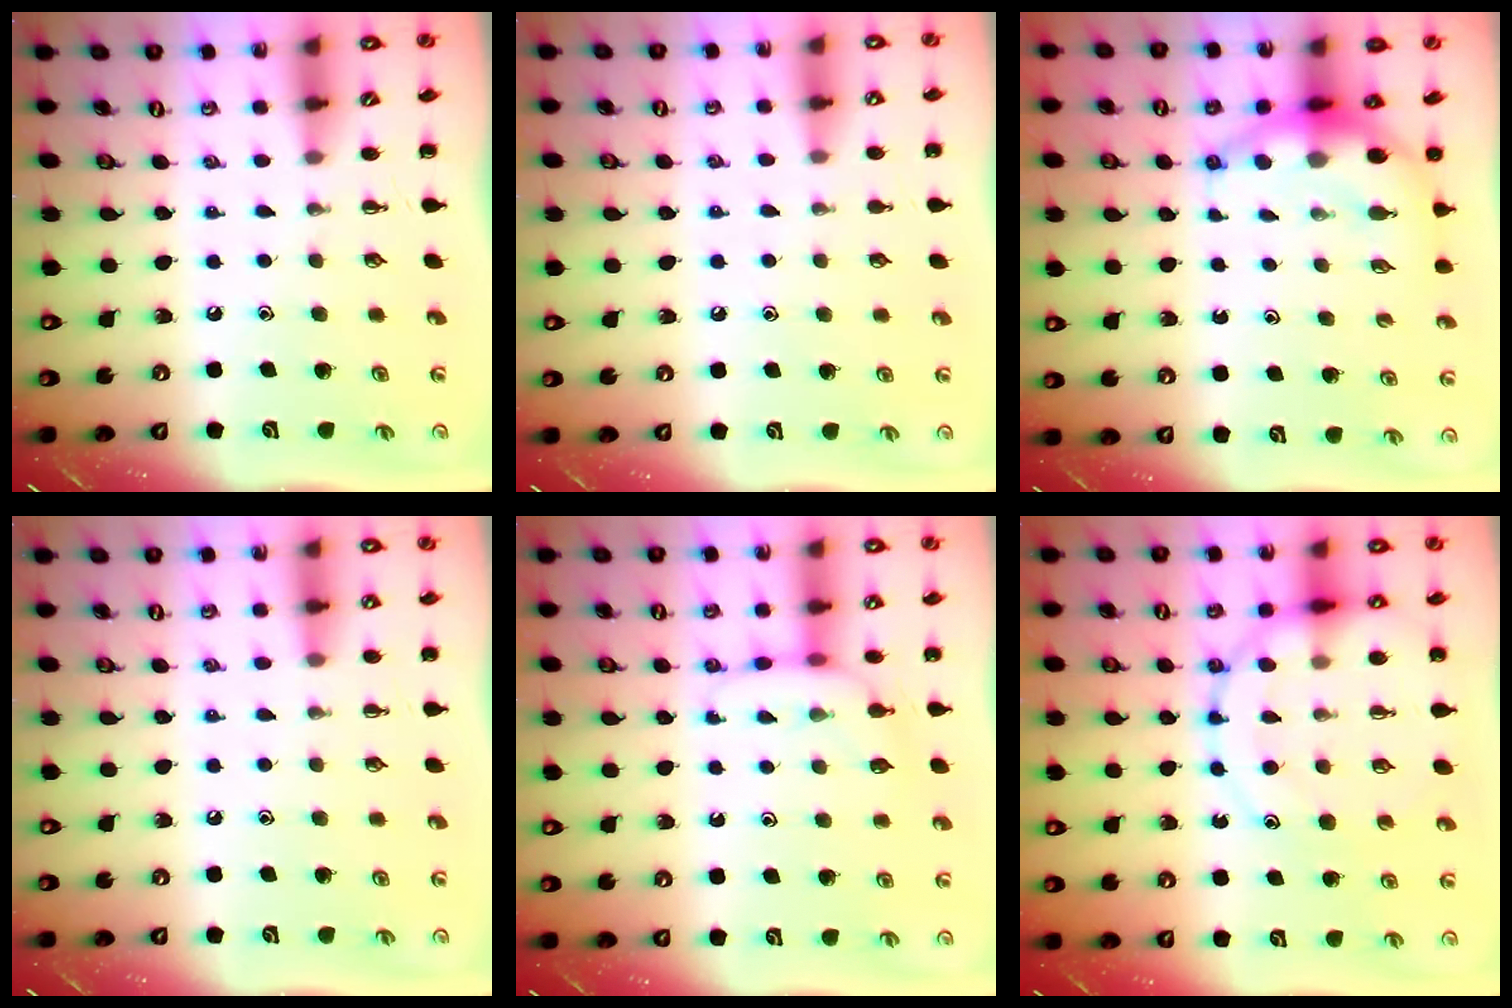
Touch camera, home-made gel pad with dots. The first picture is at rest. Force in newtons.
{"total": 5.2, "press": 4.9, "slide": 1.8}
{"total": 7.0, "press": 6.9, "slide": 1.5}
{"total": 5.6, "press": 5.3, "slide": 1.7}
{"total": 8.4, "press": 8.2, "slide": 1.6}
{"total": 16.6, "press": 16.4, "slide": 2.7}